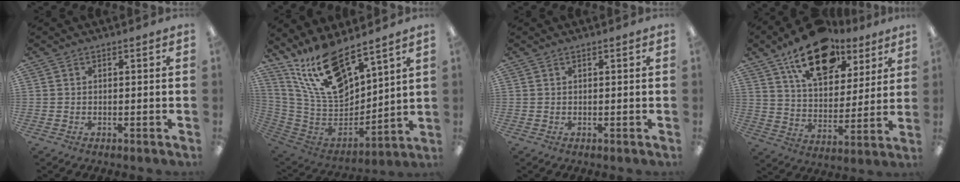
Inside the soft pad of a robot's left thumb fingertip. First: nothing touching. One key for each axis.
{"total": 18.8, "fx": 13.5, "fy": 7.7, "fz": 10.5, "tx": -0.208, "ty": -0.077, "tz": 0.244}
{"total": 0.0}
{"total": 18.4, "fx": 12.0, "fy": 9.9, "fz": 9.8, "tx": -0.154, "ty": -0.058, "tz": 0.209}